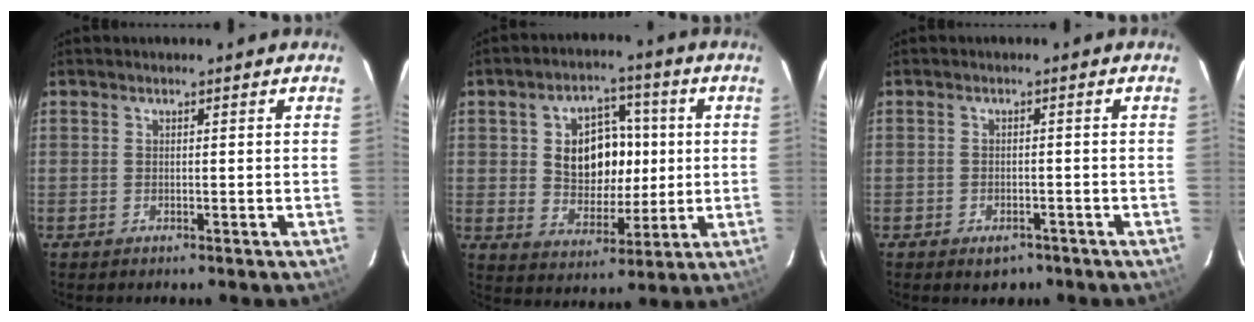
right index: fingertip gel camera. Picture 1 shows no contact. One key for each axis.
{"total": 11.5, "fx": 1.3, "fy": 8.3, "fz": 7.8, "tx": -0.150, "ty": 0.020, "tz": 0.036}
{"total": 3.4, "fx": -2.2, "fy": 2.2, "fz": 1.3, "tx": -0.023, "ty": 0.002, "tz": -0.026}